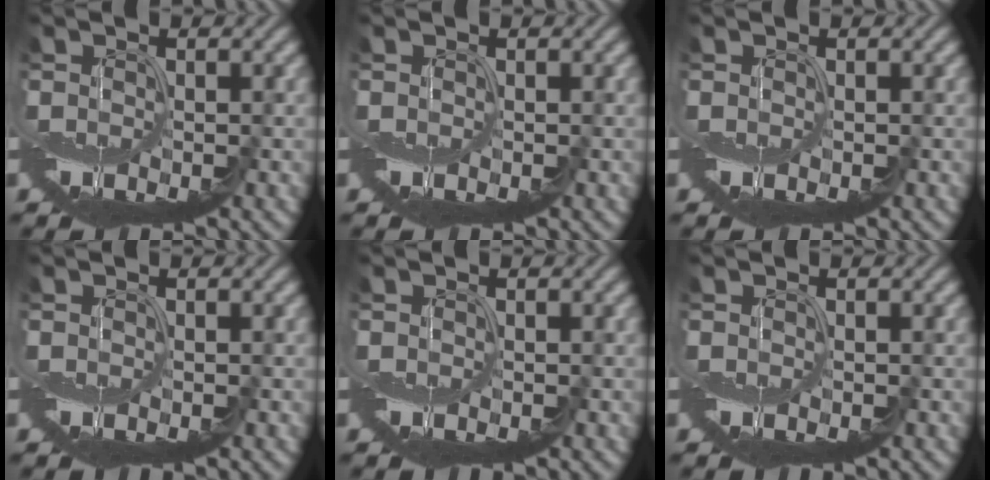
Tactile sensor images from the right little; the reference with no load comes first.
{"total": 0.0}
{"total": 0.0}
{"total": 0.0}
{"total": 0.0}
{"total": 0.0}